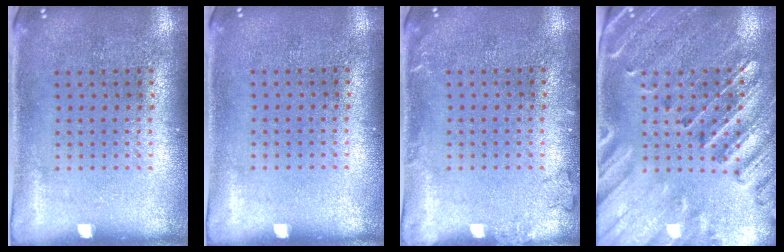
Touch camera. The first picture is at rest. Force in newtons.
{"total": 0.0}
{"total": 1.1, "press": 1.0, "slide": 0.3}
{"total": 2.9, "press": 2.7, "slide": 1.1}